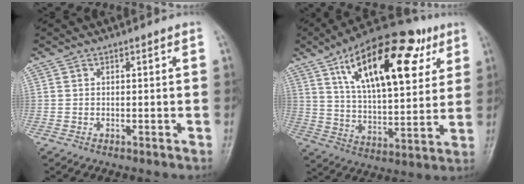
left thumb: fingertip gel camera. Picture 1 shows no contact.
{"total": 24.8, "force": [11.0, 11.2, 19.2], "torque": [-0.272, -0.019, 0.179]}